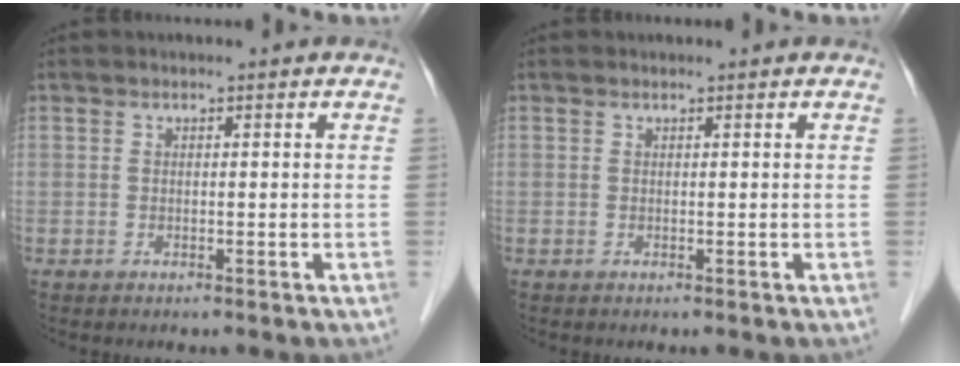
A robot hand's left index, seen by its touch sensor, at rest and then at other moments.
{"total": 0.0}